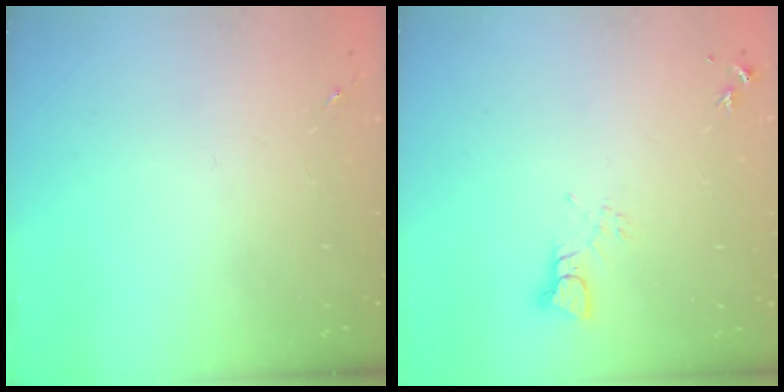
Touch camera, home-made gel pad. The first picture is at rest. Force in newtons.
{"total": 3.3, "press": 3.3, "slide": 0.4}